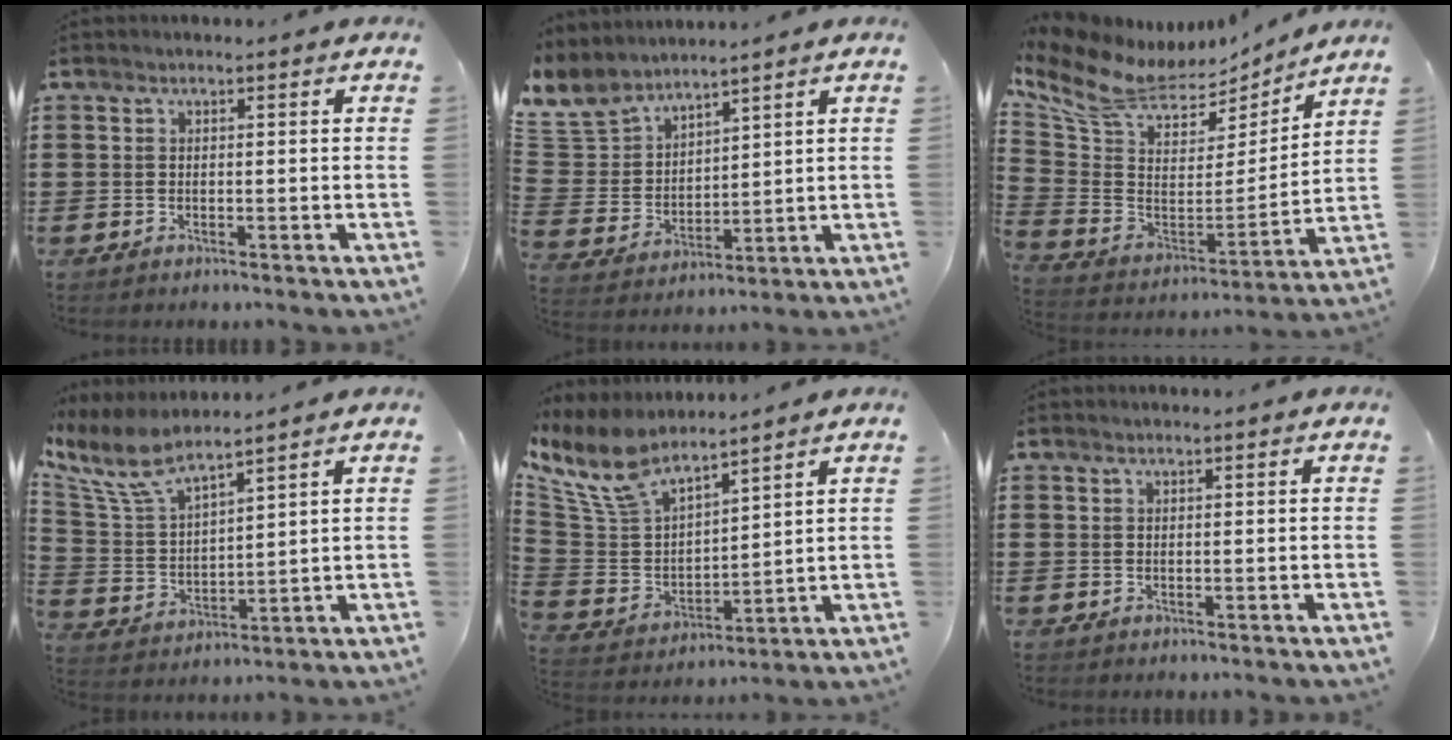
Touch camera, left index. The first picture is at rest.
{"total": 7.0, "force": [6.1, 3.3, 0.9], "torque": [-0.058, -0.036, 0.115]}
{"total": 10.3, "force": [7.6, 4.7, 5.0], "torque": [-0.136, -0.043, 0.135]}
{"total": 8.4, "force": [7.0, 1.9, 4.1], "torque": [-0.115, -0.031, 0.124]}
{"total": 10.1, "force": [8.2, 3.8, 4.4], "torque": [-0.128, -0.043, 0.149]}
{"total": 0.0}